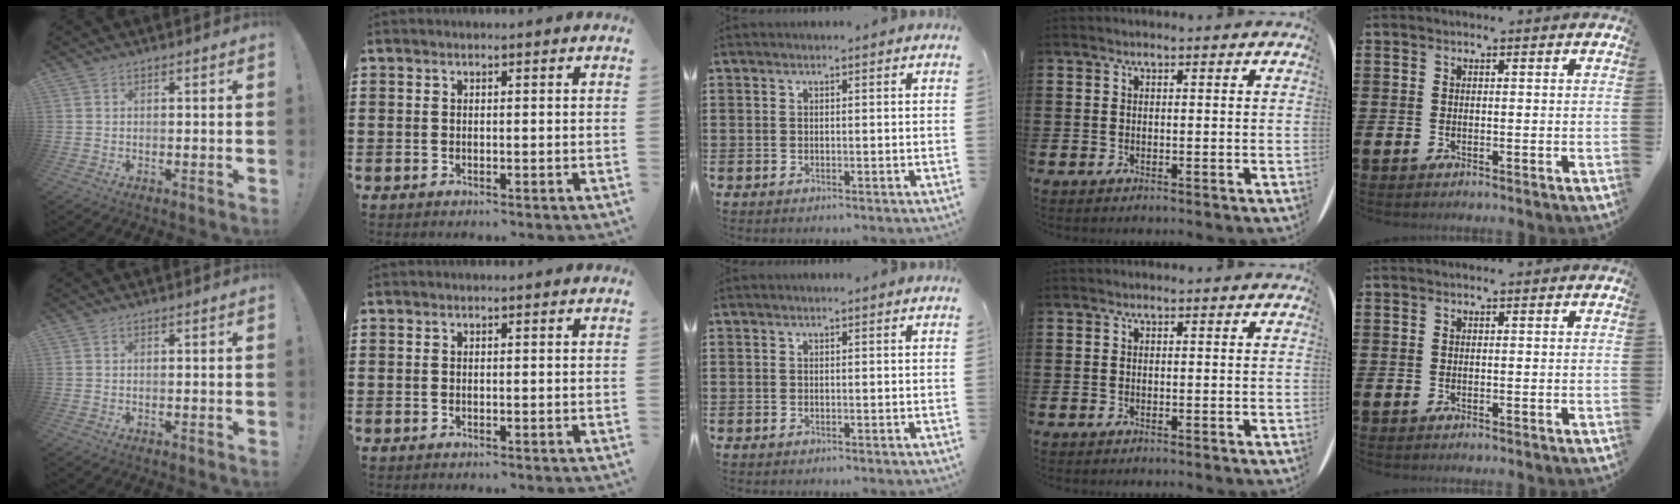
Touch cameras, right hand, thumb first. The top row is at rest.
{}